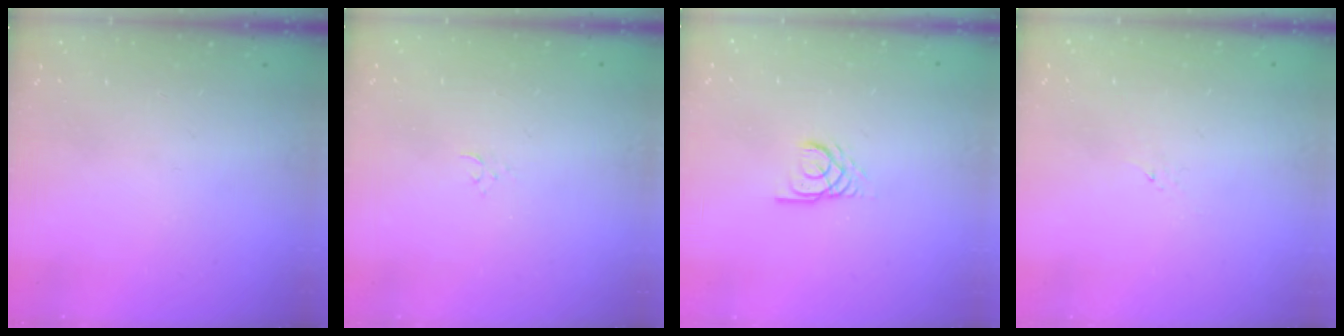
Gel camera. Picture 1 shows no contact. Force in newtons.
{"total": 2.4, "press": 2.4, "slide": 0.3}
{"total": 2.8, "press": 2.8, "slide": 0.1}
{"total": 1.2, "press": 1.1, "slide": 0.2}